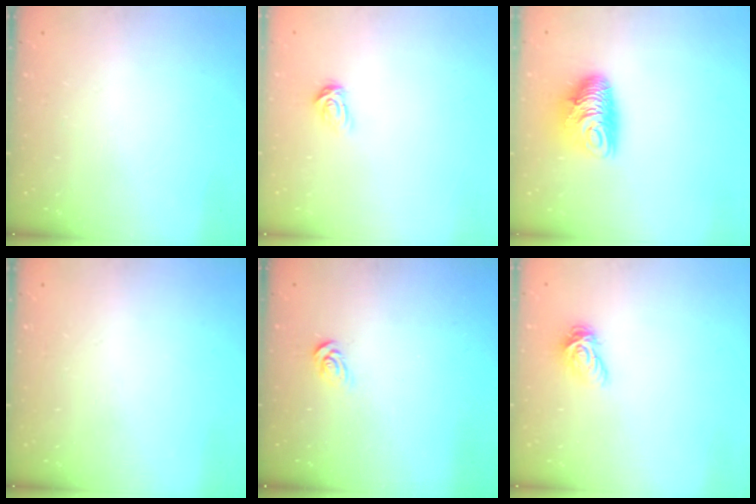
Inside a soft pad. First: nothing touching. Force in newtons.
{"total": 3.8, "press": 3.8, "slide": 0.4}
{"total": 10.3, "press": 10.3, "slide": 0.4}
{"total": 0.0}
{"total": 3.7, "press": 3.7, "slide": 0.2}
{"total": 4.7, "press": 4.7, "slide": 0.0}